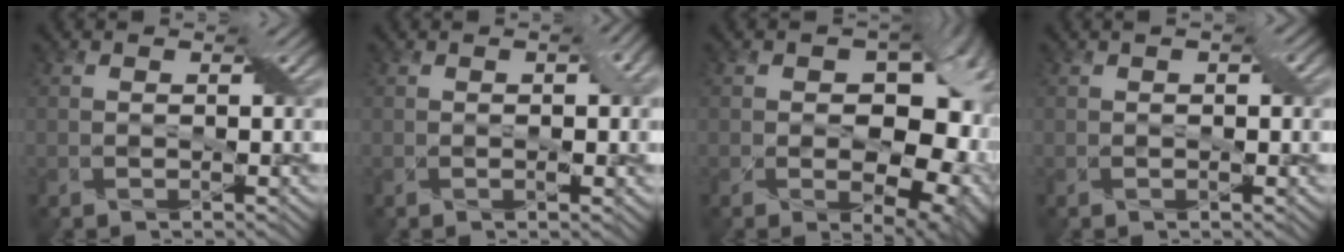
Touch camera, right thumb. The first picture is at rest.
{"total": 2.6, "force": [0.2, 0.7, 2.5], "torque": [-0.038, 0.003, 0.005]}
{"total": 14.1, "force": [-0.9, 9.5, 10.4], "torque": [-0.090, 0.002, 0.009]}
{"total": 1.9, "force": [0.5, 0.7, 1.7], "torque": [-0.023, 0.004, 0.010]}